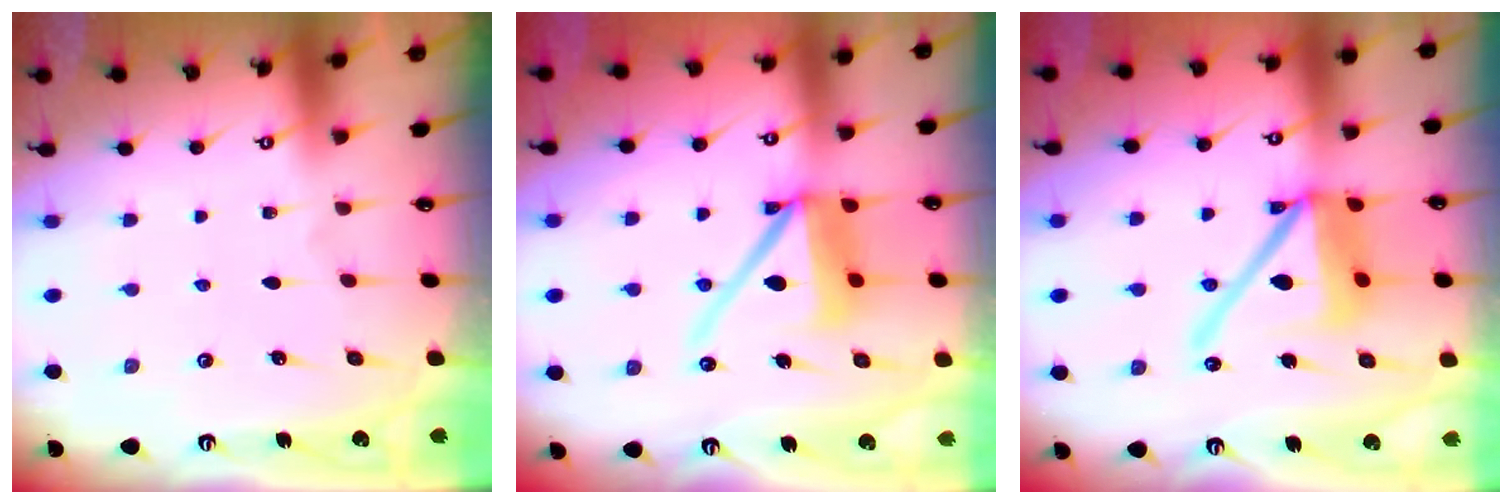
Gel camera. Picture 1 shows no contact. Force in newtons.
{"total": 13.0, "press": 12.9, "slide": 1.8}
{"total": 14.9, "press": 14.8, "slide": 2.1}